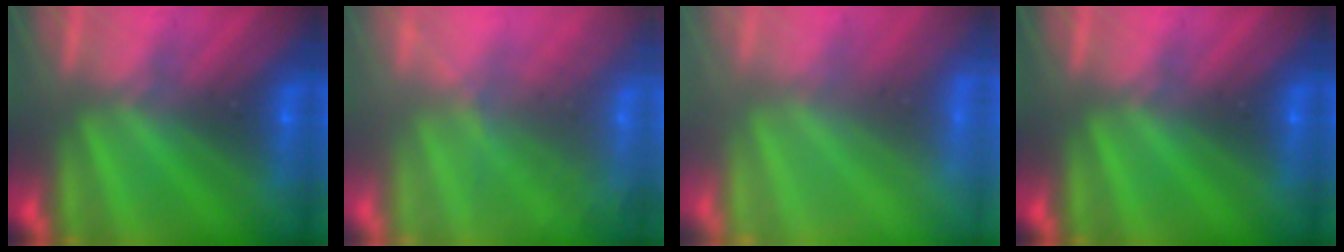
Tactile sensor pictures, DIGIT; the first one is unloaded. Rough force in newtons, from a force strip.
{"total": 7.8}
{"total": 3.3}
{"total": 0.0}